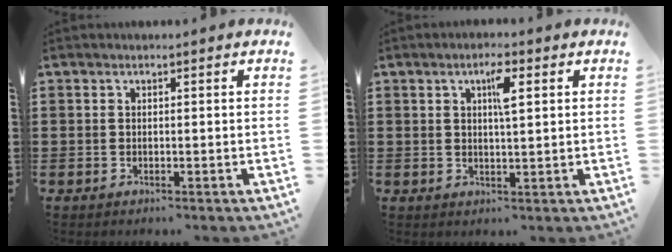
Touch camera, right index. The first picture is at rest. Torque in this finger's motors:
{"motor_torque": [0.19, 0.16, 0.14, 0.04]}